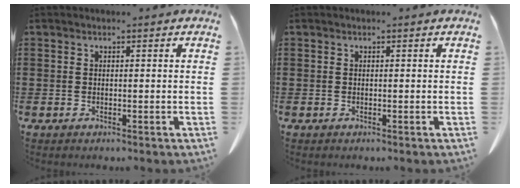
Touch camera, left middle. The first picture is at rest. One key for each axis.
{"total": 0.0}